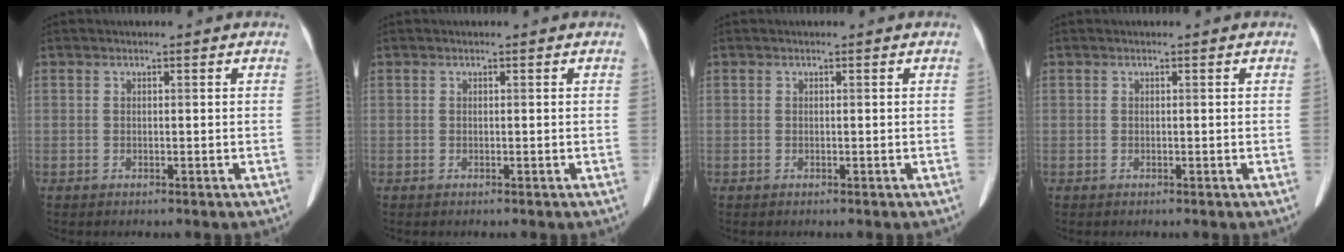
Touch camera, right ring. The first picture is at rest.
{"total": 0.0}
{"total": 0.0}
{"total": 0.0}